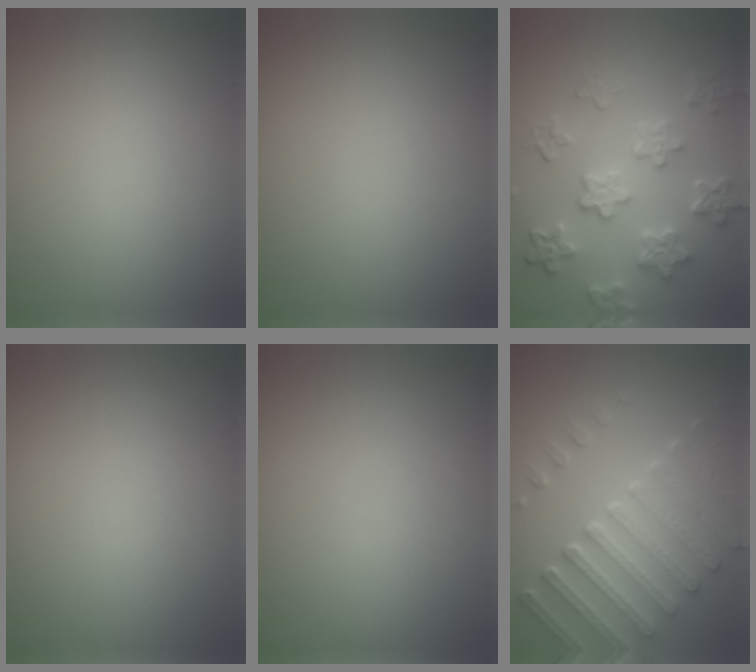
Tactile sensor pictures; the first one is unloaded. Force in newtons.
{"total": 0.0}
{"total": 5.9, "press": 4.5, "slide": 3.9}
{"total": 0.0}
{"total": 0.0}
{"total": 7.1, "press": 5.4, "slide": 4.7}